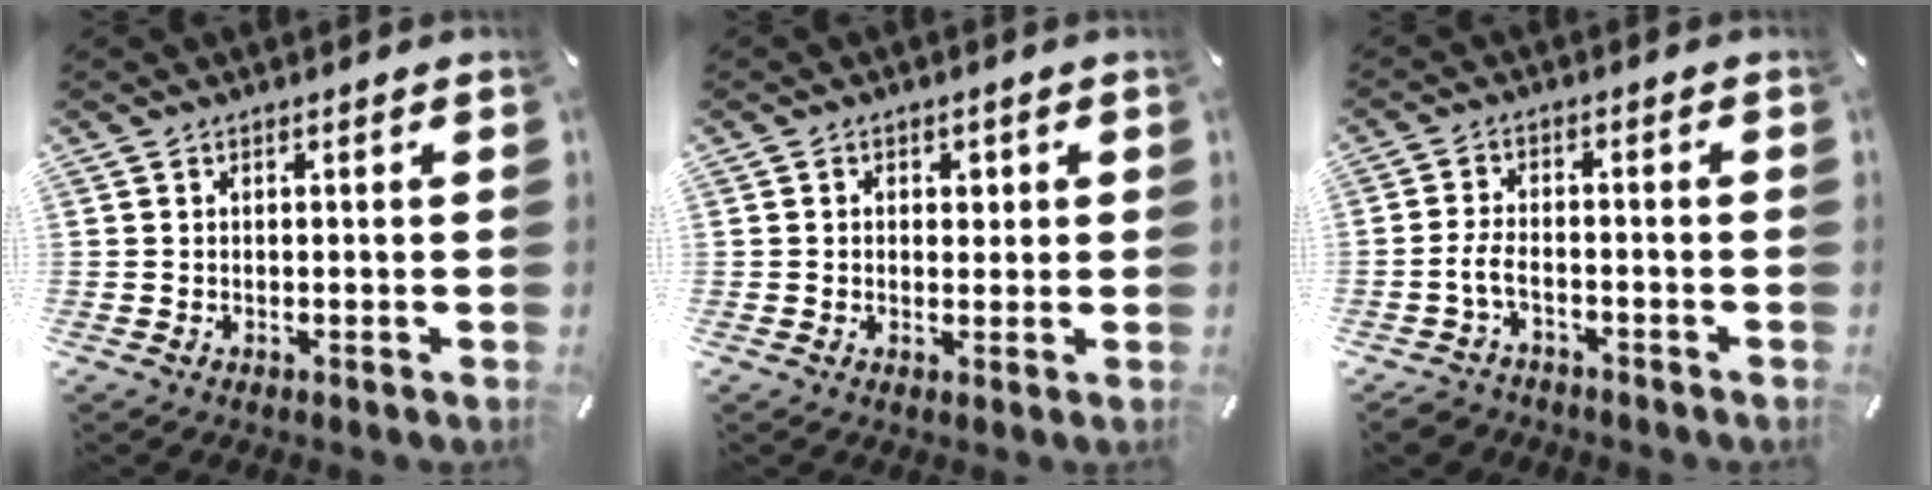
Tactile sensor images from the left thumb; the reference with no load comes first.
{"total": 2.4, "force": [0.3, 2.0, 1.2], "torque": [-0.003, -0.002, -0.004]}
{"total": 5.2, "force": [-2.6, 3.0, 3.4], "torque": [-0.083, 0.011, -0.055]}